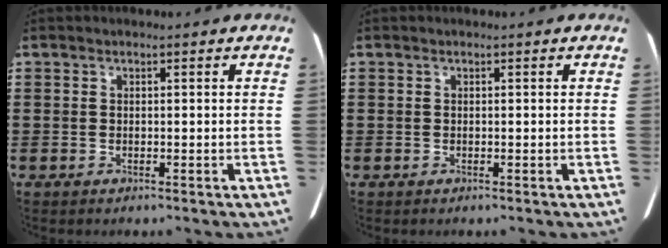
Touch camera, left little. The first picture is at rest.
{"total": 0.0}